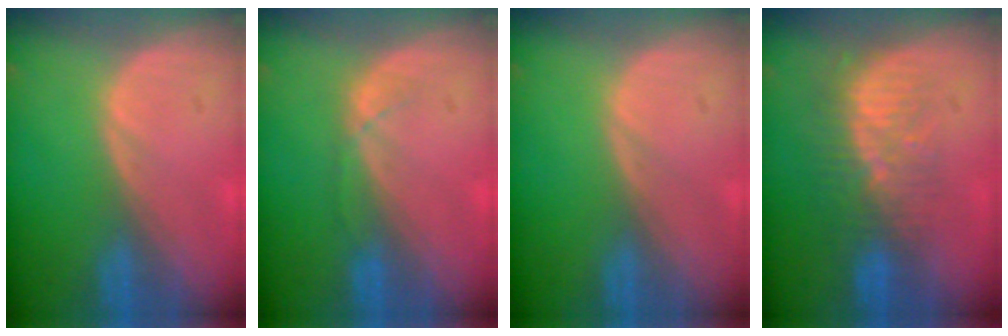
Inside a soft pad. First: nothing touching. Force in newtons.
{"total": 1.4, "press": 1.3, "slide": 0.3}
{"total": 0.0}
{"total": 8.5, "press": 7.6, "slide": 3.7}